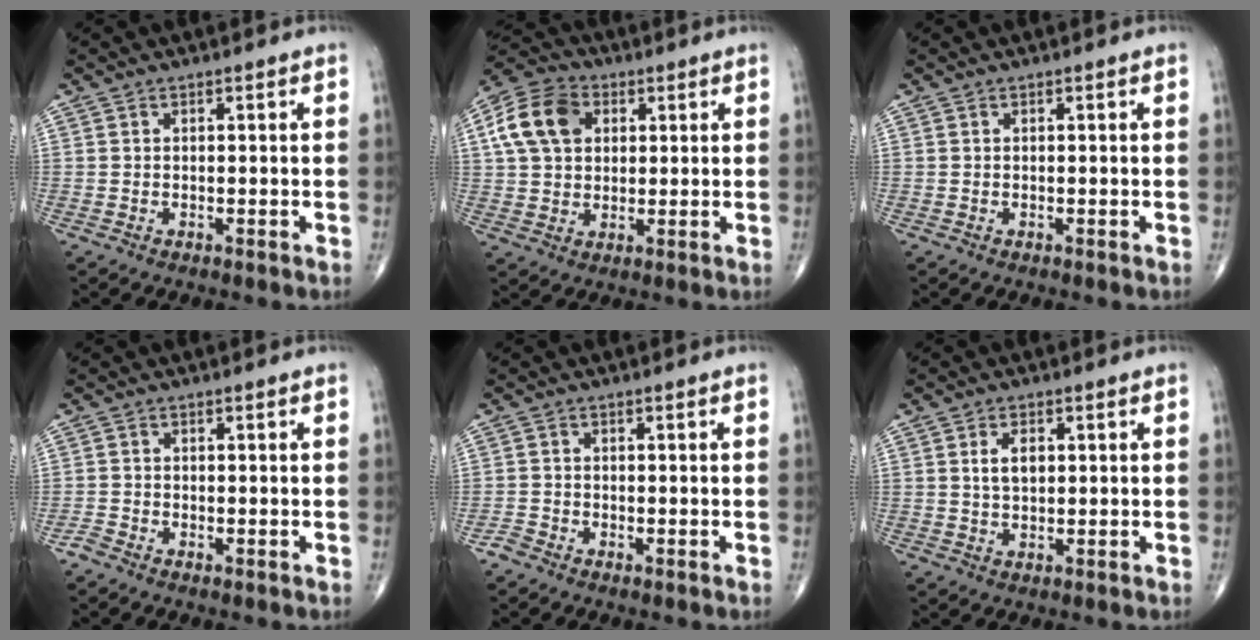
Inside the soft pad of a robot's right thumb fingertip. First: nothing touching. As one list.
[{"total": 12.1, "force": [3.4, 8.8, 7.5], "torque": [-0.128, 0.010, 0.054]}, {"total": 0.0}, {"total": 1.2, "force": [-1.0, 0.5, 0.4], "torque": [-0.010, 0.002, -0.024]}, {"total": 1.3, "force": [-1.1, 0.7, 0.2], "torque": [-0.002, 0.001, -0.027]}, {"total": 4.1, "force": [1.0, 2.4, 3.2], "torque": [-0.052, -0.001, 0.020]}]